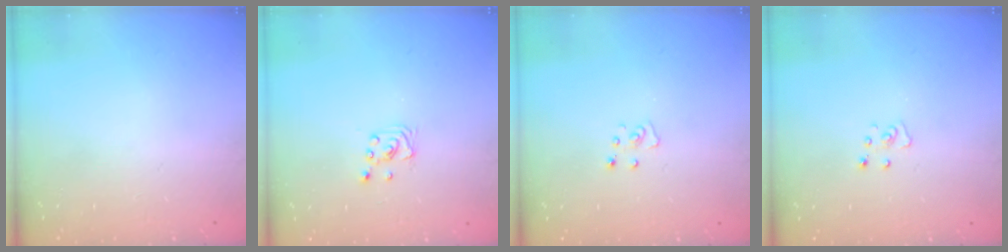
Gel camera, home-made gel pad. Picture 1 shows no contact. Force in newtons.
{"total": 2.1, "press": 2.1, "slide": 0.2}
{"total": 2.8, "press": 2.8, "slide": 0.2}
{"total": 2.8, "press": 2.8, "slide": 0.2}